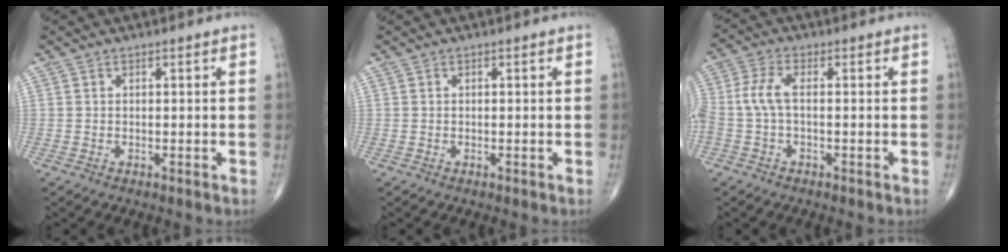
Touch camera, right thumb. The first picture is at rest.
{"total": 0.0}
{"total": 5.6, "force": [-0.6, 2.5, 5.1], "torque": [-0.135, 0.016, -0.017]}